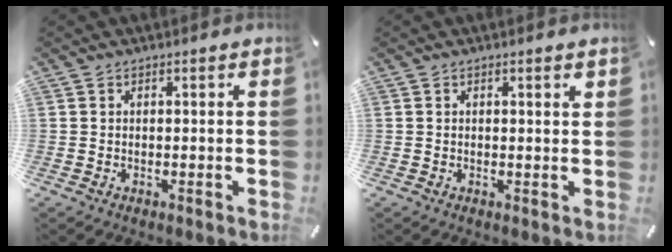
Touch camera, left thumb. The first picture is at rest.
{"total": 1.0, "force": [0.4, 0.1, 0.8], "torque": [-0.016, 0.001, 0.007]}